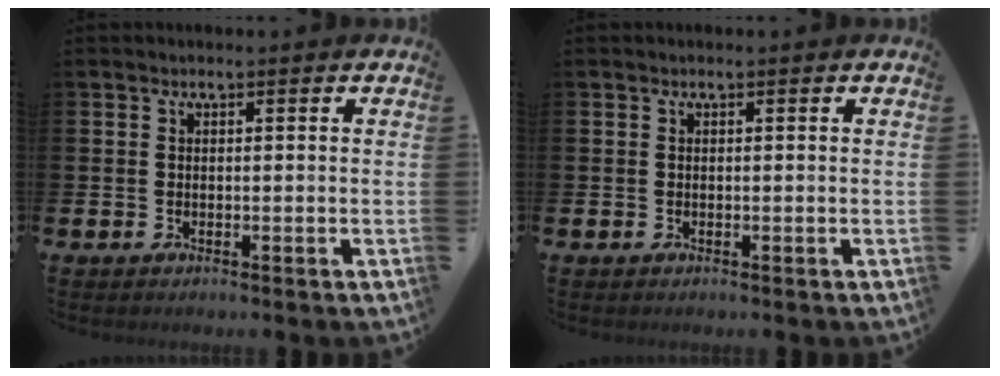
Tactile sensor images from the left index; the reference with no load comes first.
{"total": 0.0}